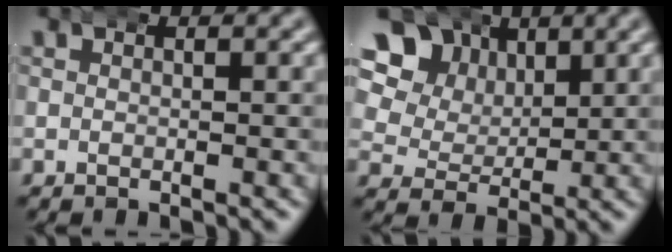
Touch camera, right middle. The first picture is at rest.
{"total": 10.7, "force": [3.9, 8.9, 4.5], "torque": [-0.106, 0.002, 0.053]}